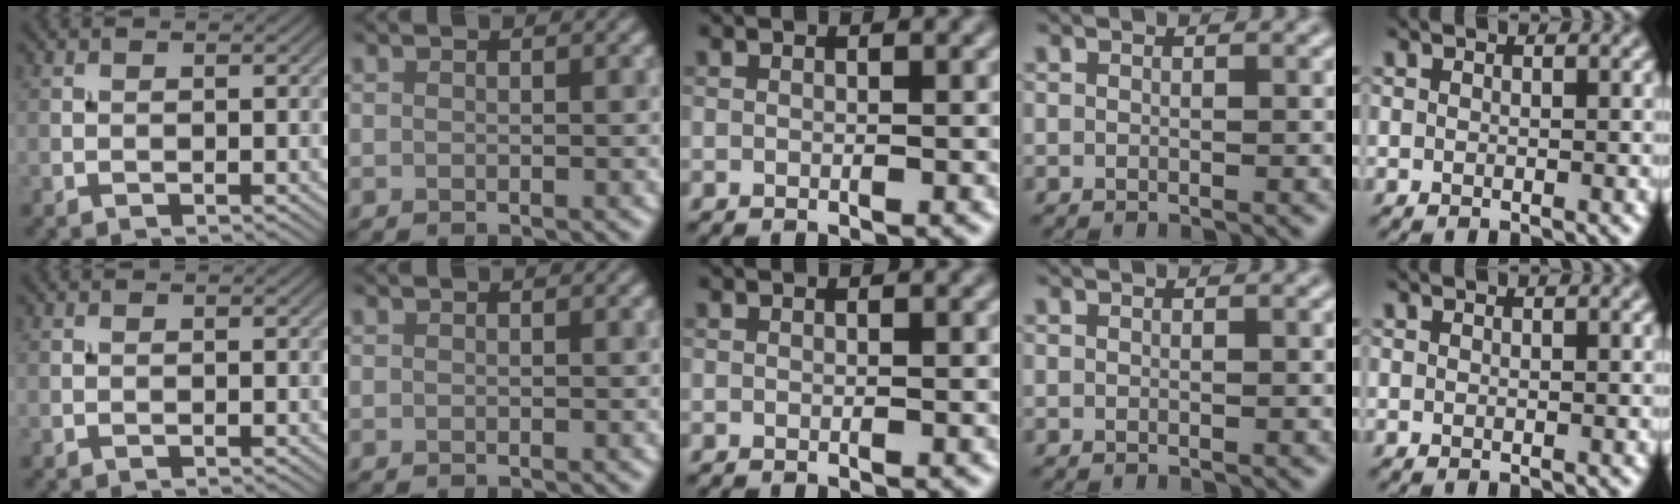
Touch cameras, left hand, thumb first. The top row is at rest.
{}